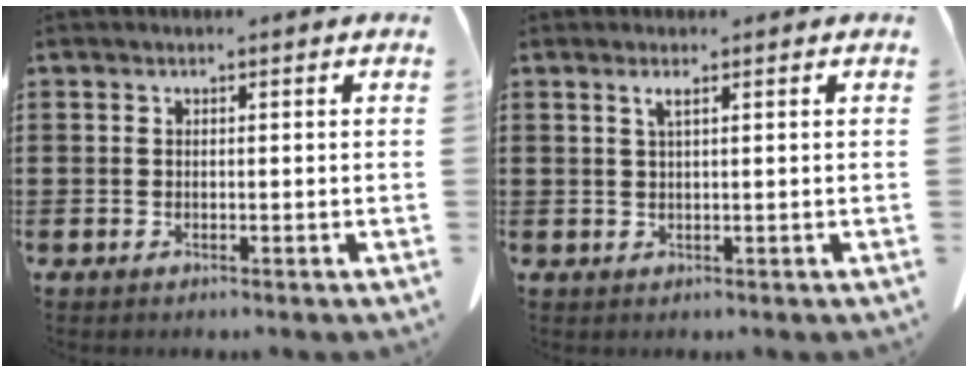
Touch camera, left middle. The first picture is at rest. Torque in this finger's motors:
{"motor_torque": [0.24, 0.36, 0.18, 0.02]}